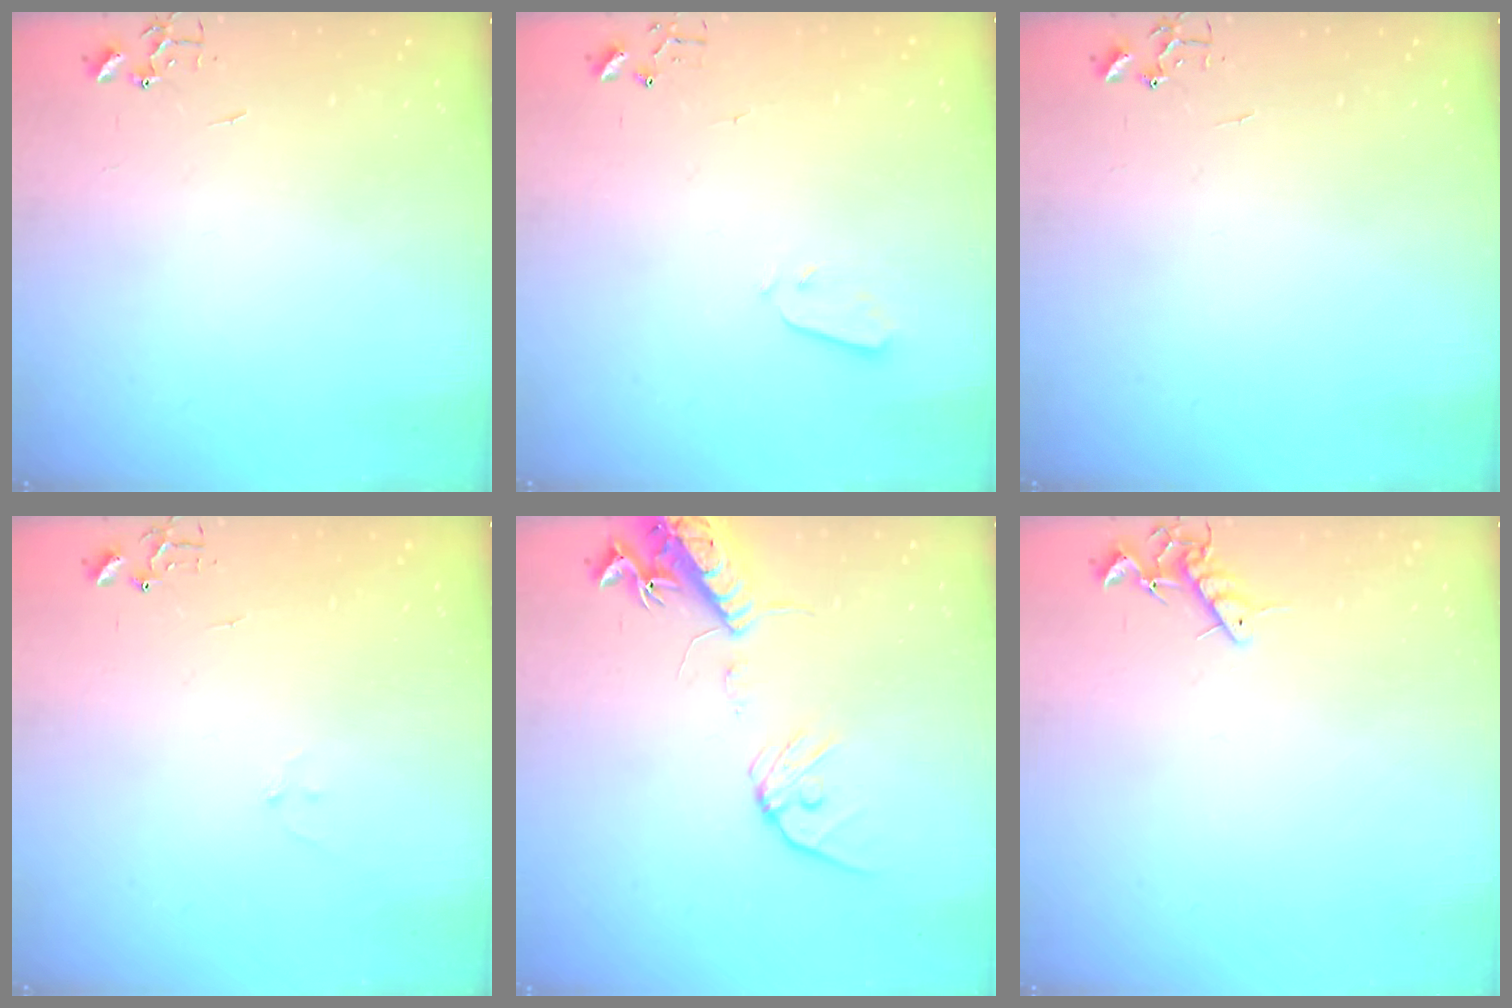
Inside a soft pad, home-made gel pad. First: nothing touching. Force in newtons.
{"total": 3.0, "press": 3.0, "slide": 0.3}
{"total": 0.0}
{"total": 7.0, "press": 7.0, "slide": 0.7}
{"total": 16.4, "press": 16.1, "slide": 3.0}
{"total": 7.4, "press": 7.4, "slide": 0.9}